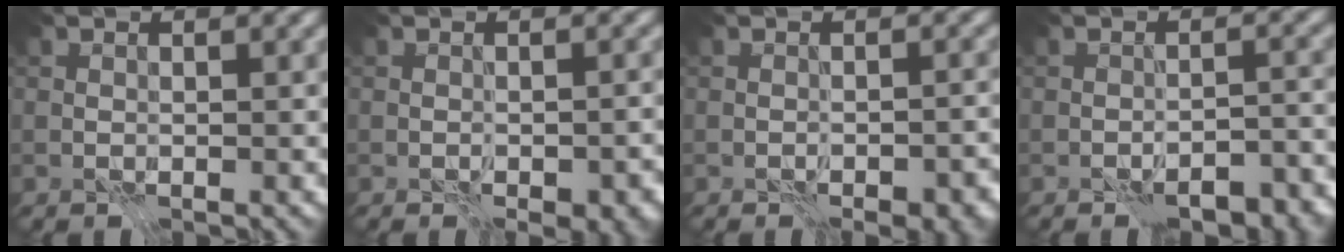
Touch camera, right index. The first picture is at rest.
{"total": 3.6, "force": [-1.6, 1.9, 2.7], "torque": [-0.034, -0.005, -0.018]}
{"total": 4.5, "force": [-2.3, 2.4, 3.0], "torque": [-0.031, 0.003, -0.028]}
{"total": 5.0, "force": [-3.5, 2.2, 2.8], "torque": [-0.027, 0.013, -0.050]}